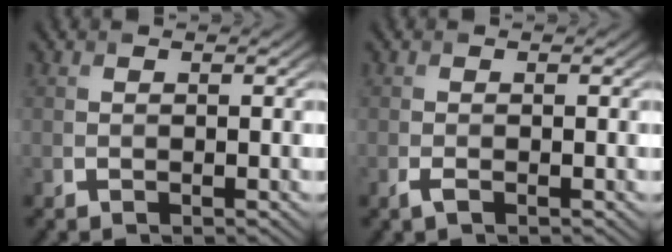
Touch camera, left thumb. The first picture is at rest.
{"total": 1.0, "force": [-0.6, 0.3, 0.8], "torque": [-0.020, -0.002, -0.012]}